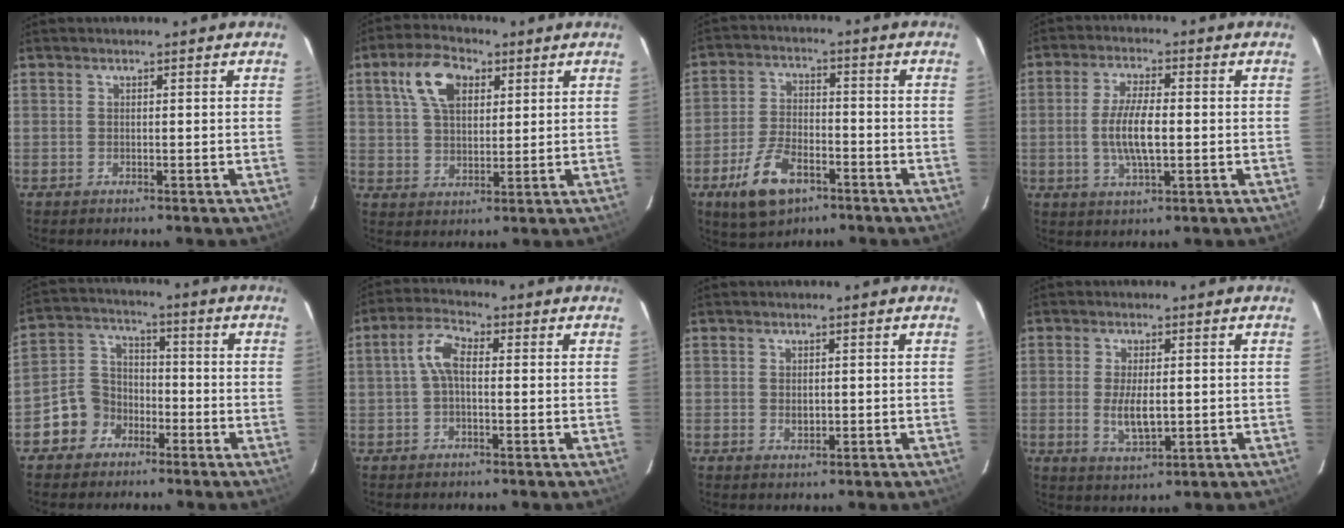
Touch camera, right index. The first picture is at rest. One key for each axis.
{"total": 9.6, "fx": 4.1, "fy": 5.4, "fz": 6.8, "tx": -0.133, "ty": 0.028, "tz": 0.077}
{"total": 10.8, "fx": -6.1, "fy": 5.4, "fz": 7.1, "tx": -0.159, "ty": -0.004, "tz": -0.106}
{"total": 7.9, "fx": -0.8, "fy": 2.4, "fz": 7.5, "tx": -0.148, "ty": -0.003, "tz": -0.015}
{"total": 8.1, "fx": -4.4, "fy": 6.6, "fz": 1.4, "tx": -0.037, "ty": 0.040, "tz": -0.079}
{"total": 5.0, "fx": -0.1, "fy": 2.3, "fz": 4.4, "tx": -0.094, "ty": 0.019, "tz": -0.001}
{"total": 1.7, "fx": -0.1, "fy": 1.3, "fz": 1.2, "tx": -0.016, "ty": -0.001, "tz": 0.002}
{"total": 6.0, "fx": -0.6, "fy": 2.5, "fz": 5.4, "tx": -0.103, "ty": -0.012, "tz": -0.006}